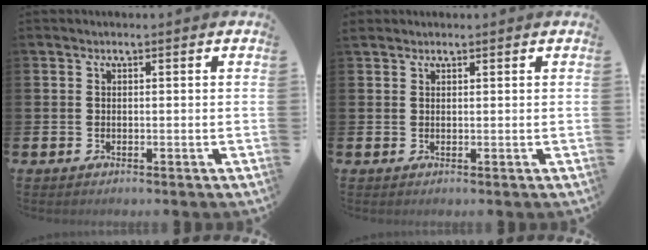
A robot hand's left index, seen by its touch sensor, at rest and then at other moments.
{"total": 1.1, "force": [1.1, 0.4, 0.0], "torque": [0.005, -0.001, 0.019]}